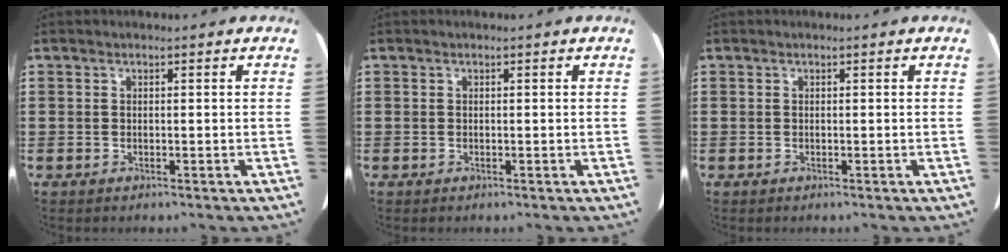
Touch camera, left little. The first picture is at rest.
{"total": 0.0}
{"total": 0.0}